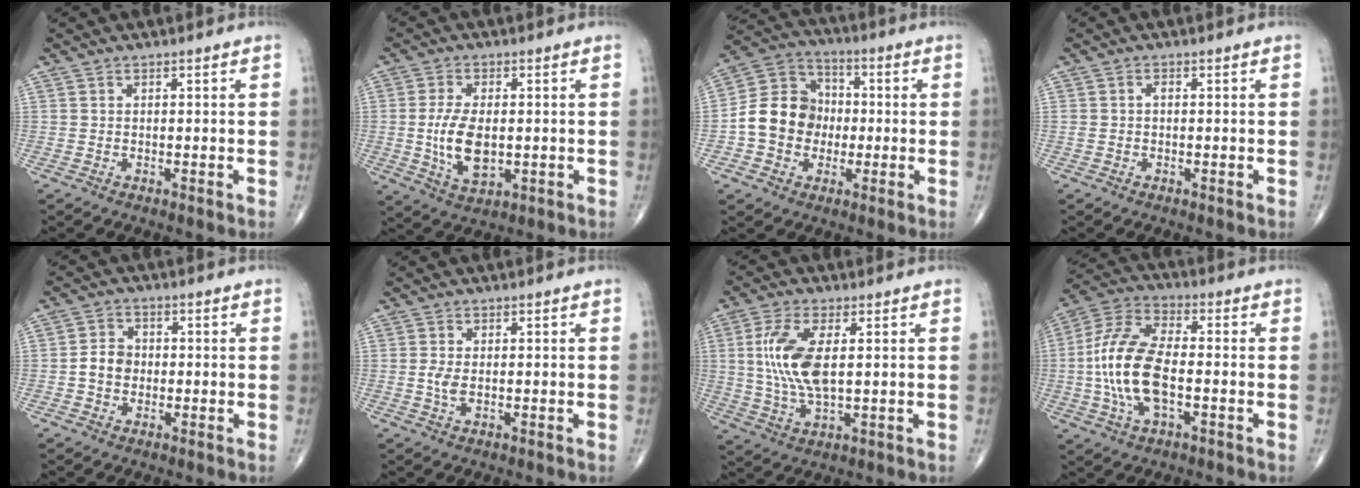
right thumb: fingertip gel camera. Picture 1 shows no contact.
{"total": 9.3, "force": [-0.6, 4.9, 7.9], "torque": [-0.144, -0.010, -0.005]}
{"total": 12.2, "force": [-1.6, 10.6, 5.8], "torque": [-0.079, 0.035, -0.038]}
{"total": 1.0, "force": [-0.1, 0.6, 0.8], "torque": [-0.015, 0.002, -0.002]}
{"total": 4.4, "force": [-0.6, 3.7, 2.4], "torque": [-0.033, 0.014, -0.017]}
{"total": 2.3, "force": [-0.1, 1.0, 2.0], "torque": [-0.048, -0.002, -0.004]}
{"total": 10.9, "force": [1.6, 4.5, 9.8], "torque": [-0.218, -0.006, 0.035]}
{"total": 15.1, "force": [-2.2, 7.1, 13.2], "torque": [-0.278, 0.027, -0.046]}